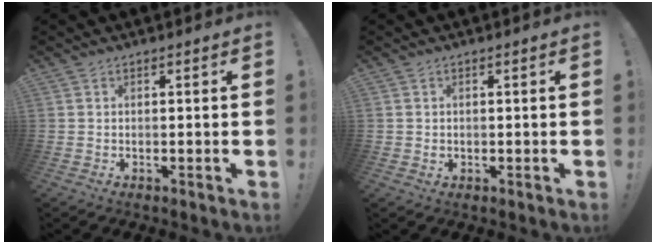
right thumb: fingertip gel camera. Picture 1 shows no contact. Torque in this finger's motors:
{"motor_torque": [-0.12, 0.03, -0.02, 0.08, 0.00]}